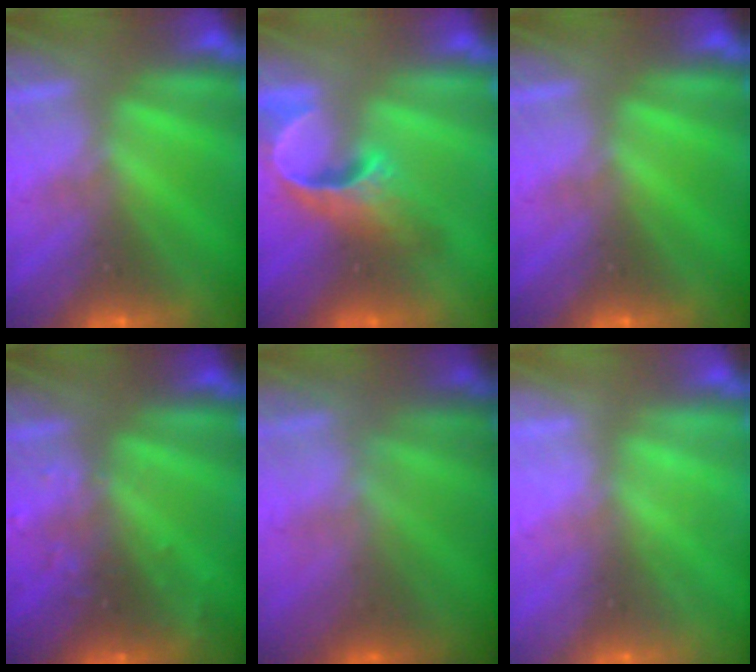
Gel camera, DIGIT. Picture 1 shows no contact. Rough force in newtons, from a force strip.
{"total": 5.2}
{"total": 0.0}
{"total": 2.9}
{"total": 3.8}
{"total": 2.1}